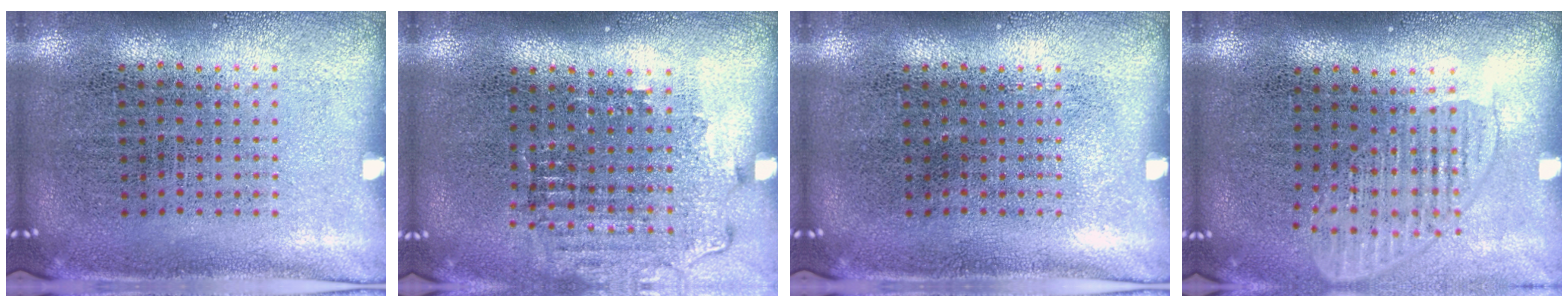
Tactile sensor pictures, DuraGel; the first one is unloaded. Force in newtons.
{"total": 1.5, "press": 1.3, "slide": 0.7}
{"total": 0.0}
{"total": 1.6, "press": 1.4, "slide": 0.8}